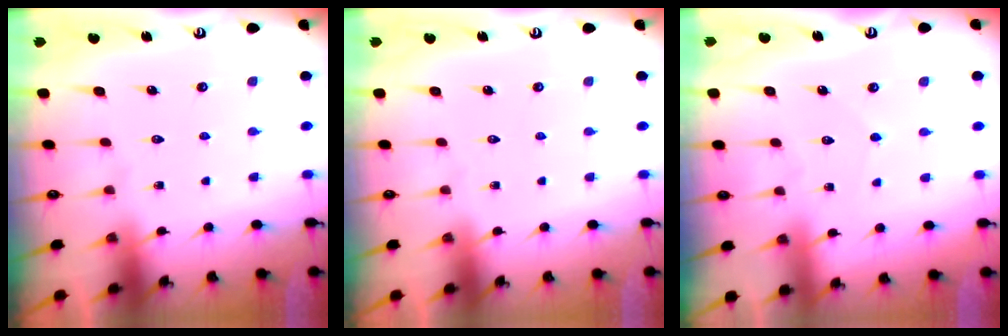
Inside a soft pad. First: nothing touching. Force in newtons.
{"total": 0.0}
{"total": 2.1, "press": 2.1, "slide": 0.1}